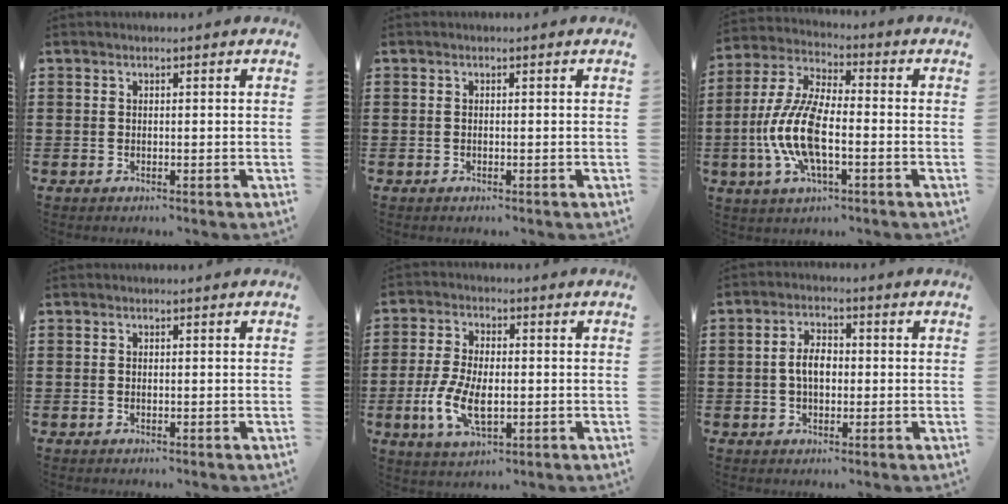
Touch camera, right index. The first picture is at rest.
{"total": 0.0}
{"total": 11.1, "force": [-2.8, 4.4, 9.8], "torque": [-0.233, -0.011, -0.058]}
{"total": 0.0}
{"total": 7.8, "force": [-1.7, 3.7, 6.6], "torque": [-0.155, -0.006, -0.036]}
{"total": 4.5, "force": [-0.3, 2.6, 3.7], "torque": [-0.079, 0.006, -0.010]}